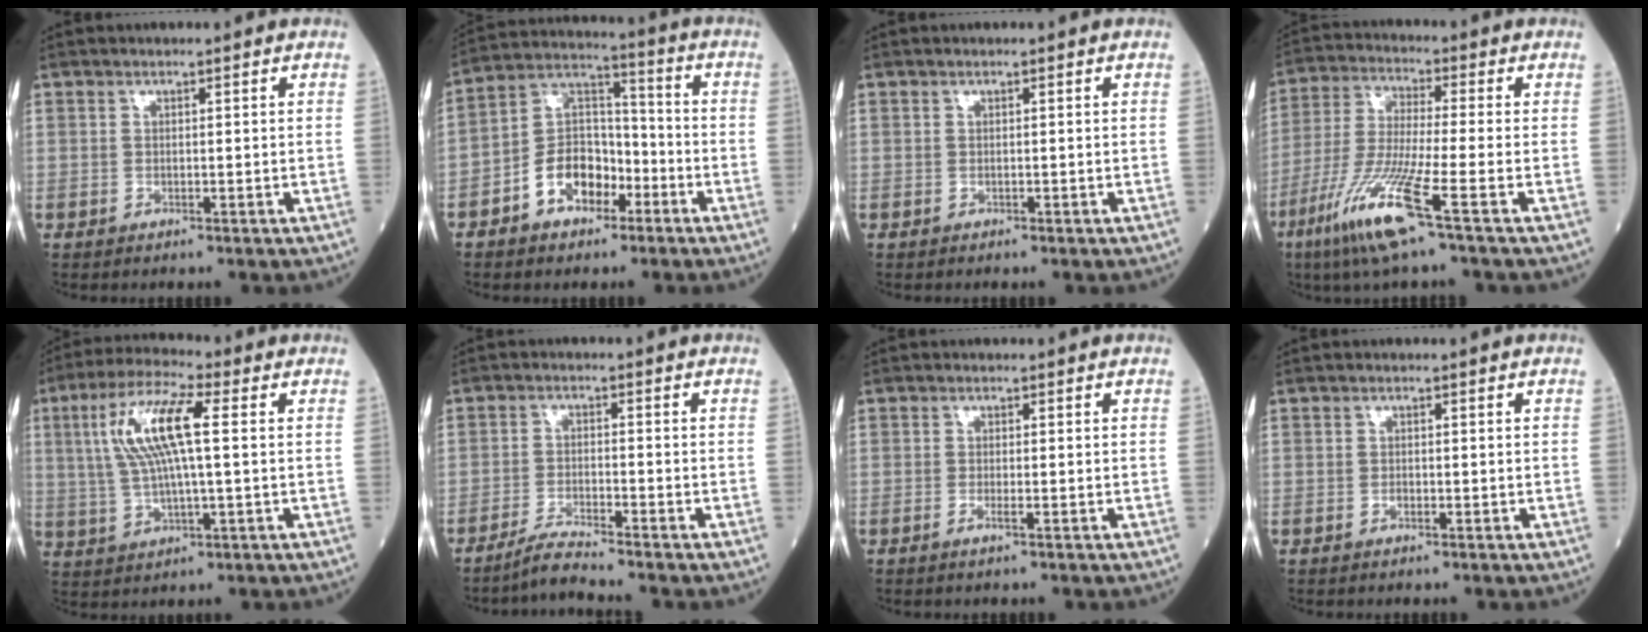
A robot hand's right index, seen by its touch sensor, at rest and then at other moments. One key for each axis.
{"total": 9.9, "fx": -4.6, "fy": 6.3, "fz": 6.1, "tx": -0.125, "ty": 0.031, "tz": -0.081}
{"total": 0.0}
{"total": 12.1, "fx": -6.3, "fy": -0.7, "fz": 10.3, "tx": -0.218, "ty": -0.033, "tz": -0.127}
{"total": 11.2, "fx": 2.3, "fy": 1.9, "fz": 10.8, "tx": -0.229, "ty": 0.018, "tz": 0.044}
{"total": 4.1, "fx": -3.8, "fy": -1.1, "fz": 1.1, "tx": -0.030, "ty": -0.019, "tz": -0.075}
{"total": 1.1, "fx": -0.6, "fy": -0.1, "fz": 0.9, "tx": -0.018, "ty": -0.001, "tz": -0.011}
{"total": 0.6, "fx": -0.3, "fy": 0.3, "fz": 0.4, "tx": -0.007, "ty": 0.001, "tz": -0.003}